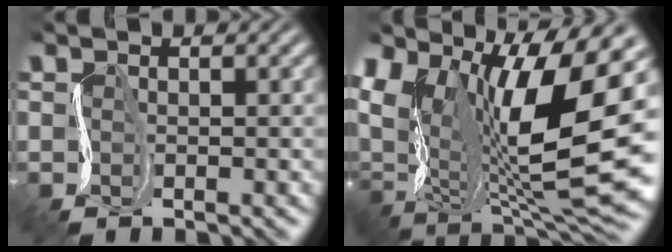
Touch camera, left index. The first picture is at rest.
{"total": 14.9, "force": [3.5, 7.2, 12.5], "torque": [-0.205, 0.008, 0.056]}